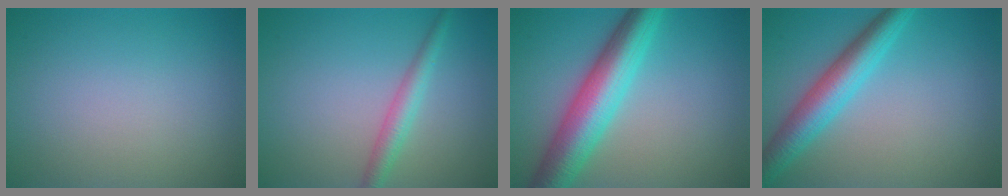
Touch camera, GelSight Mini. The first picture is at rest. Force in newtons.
{"total": 2.5, "press": 2.5, "slide": 0.0}
{"total": 7.8, "press": 7.8, "slide": 0.1}
{"total": 5.2, "press": 5.2, "slide": 0.1}